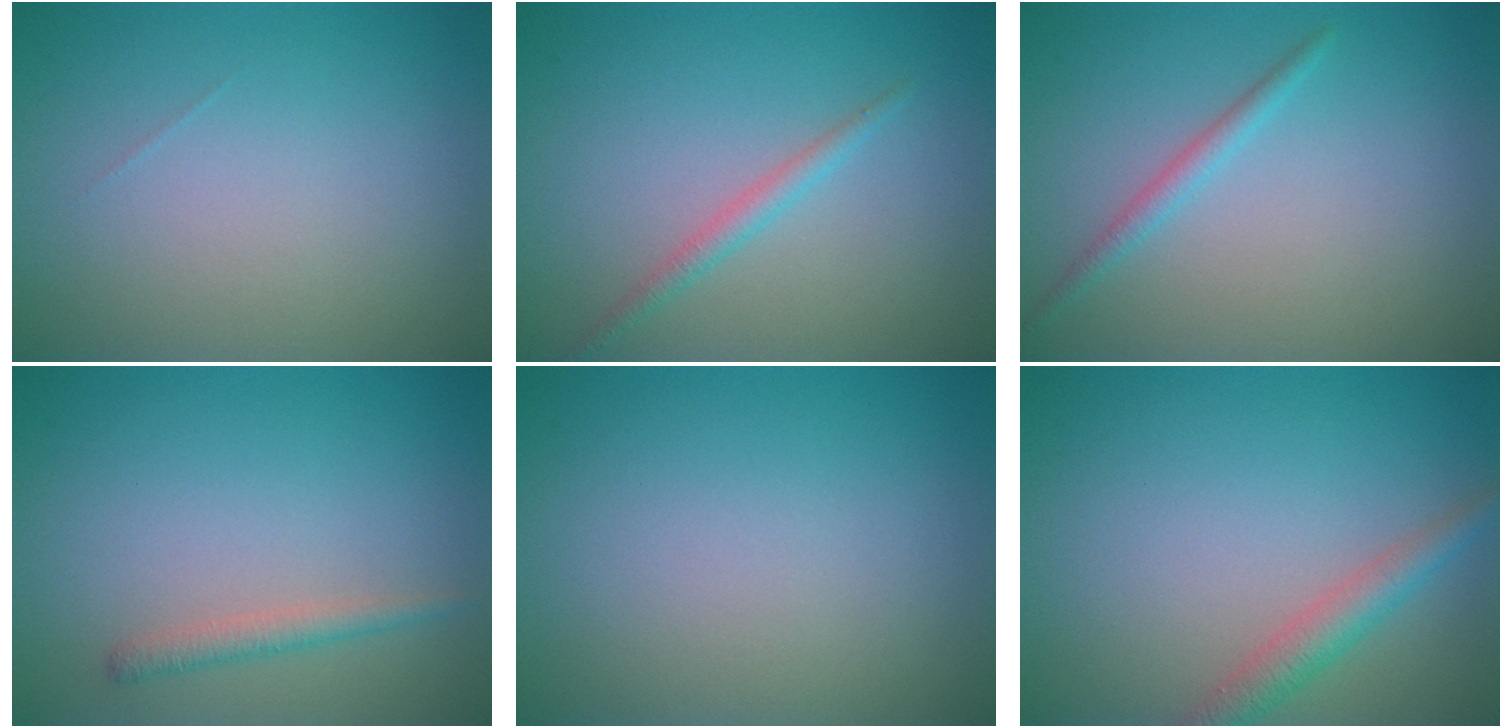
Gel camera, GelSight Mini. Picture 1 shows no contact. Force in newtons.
{"total": 1.5, "press": 1.5, "slide": 0.0}
{"total": 1.4, "press": 1.4, "slide": 0.0}
{"total": 1.5, "press": 1.5, "slide": 0.1}
{"total": 0.0}
{"total": 2.8, "press": 2.8, "slide": 0.1}